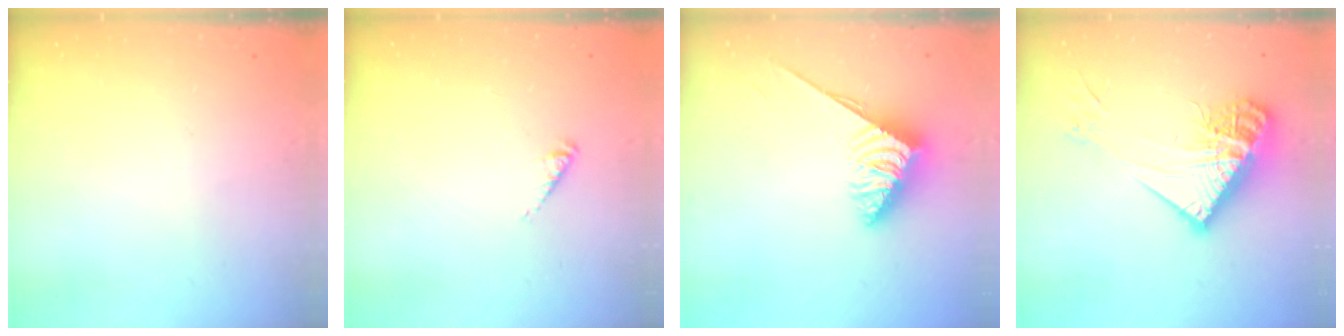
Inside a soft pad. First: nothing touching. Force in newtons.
{"total": 1.1, "press": 1.0, "slide": 0.3}
{"total": 3.8, "press": 3.8, "slide": 0.6}
{"total": 17.7, "press": 17.7, "slide": 1.5}